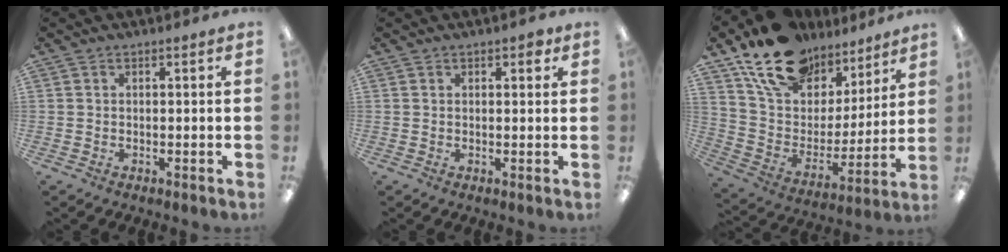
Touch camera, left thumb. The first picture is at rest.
{"total": 1.9, "force": [1.1, 1.0, 1.2], "torque": [-0.009, -0.003, 0.015]}
{"total": 17.7, "force": [13.2, 10.1, 6.2], "torque": [-0.124, -0.083, 0.243]}